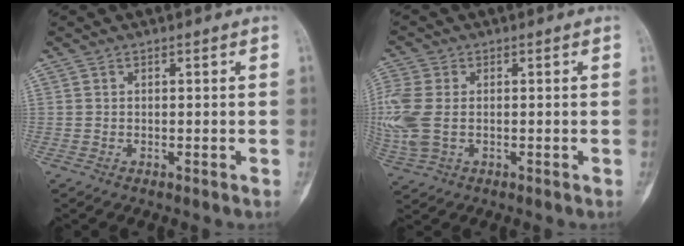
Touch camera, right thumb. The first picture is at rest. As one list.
[{"total": 9.1, "force": [-0.2, 5.9, 7.0], "torque": [-0.196, 0.003, -0.003]}]